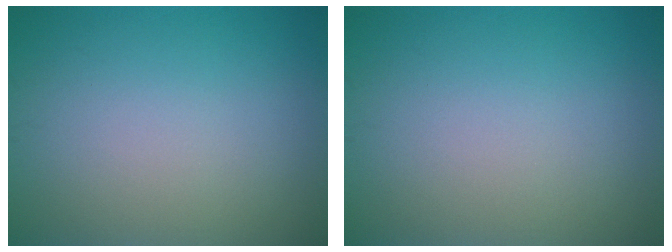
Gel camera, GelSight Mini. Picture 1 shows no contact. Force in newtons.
{"total": 0.0}